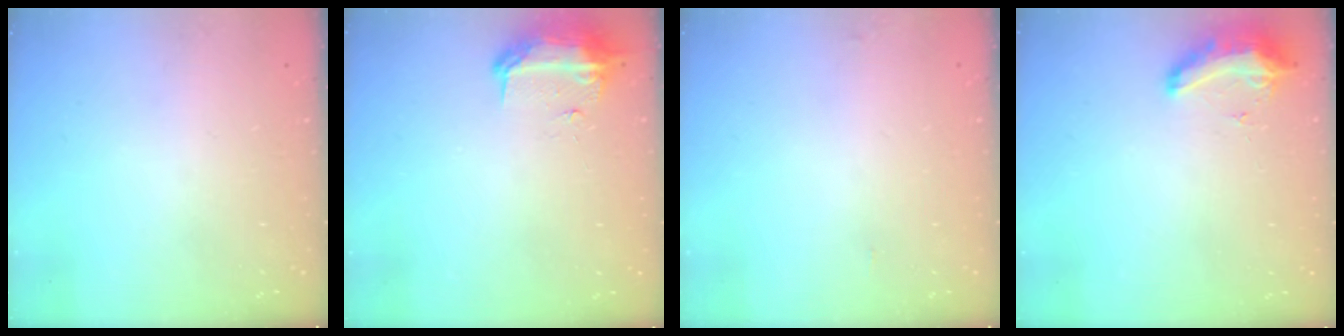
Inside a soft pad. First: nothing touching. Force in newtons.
{"total": 11.1, "press": 9.9, "slide": 5.0}
{"total": 4.1, "press": 3.8, "slide": 1.7}
{"total": 9.4, "press": 9.4, "slide": 0.8}